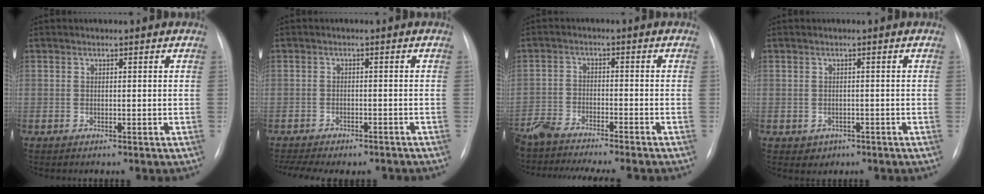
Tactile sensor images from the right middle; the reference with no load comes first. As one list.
[{"total": 9.7, "force": [-8.2, 3.4, 3.9], "torque": [-0.064, 0.005, -0.107]}, {"total": 13.4, "force": [-12.2, 0.2, 5.6], "torque": [-0.086, -0.009, -0.192]}, {"total": 1.6, "force": [-0.6, 1.5, 0.3], "torque": [-0.003, 0.005, -0.003]}]